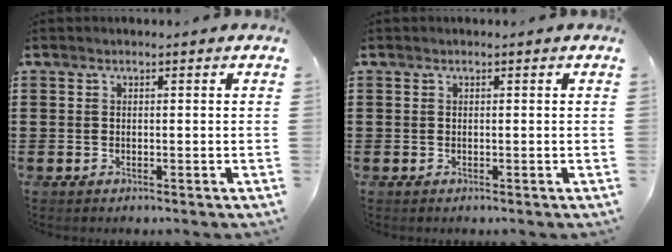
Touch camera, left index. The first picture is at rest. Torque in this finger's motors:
{"motor_torque": [0.00, 0.00, 0.00, 0.01]}